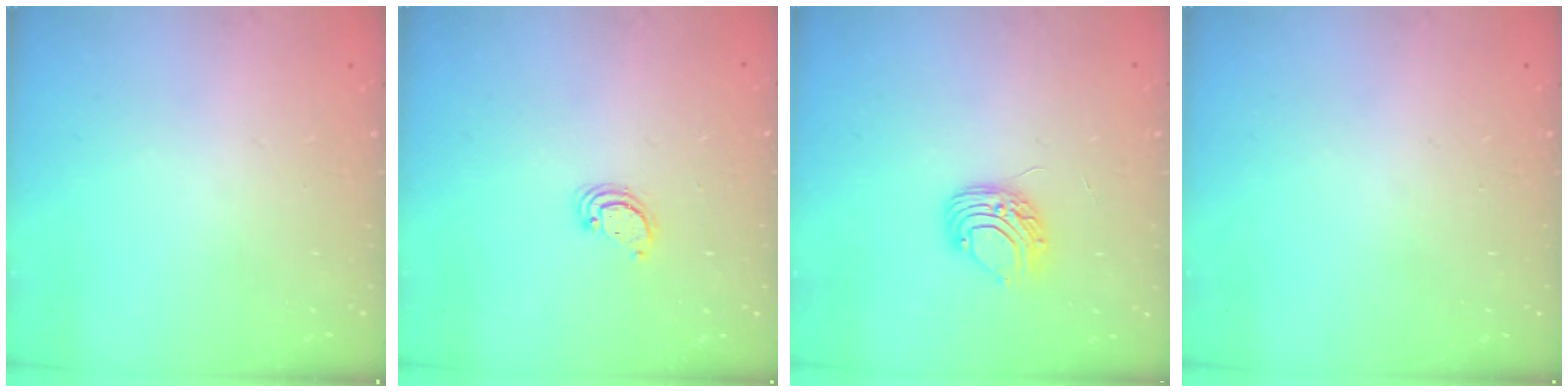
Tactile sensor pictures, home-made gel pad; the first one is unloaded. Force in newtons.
{"total": 2.3, "press": 2.3, "slide": 0.2}
{"total": 7.5, "press": 7.4, "slide": 0.7}
{"total": 0.0}